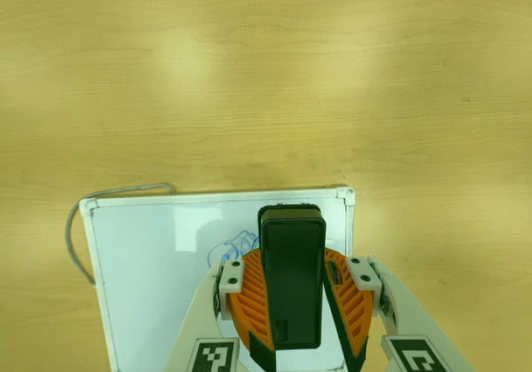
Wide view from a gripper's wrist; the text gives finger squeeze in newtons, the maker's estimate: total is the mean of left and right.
{"total": 11.3, "left": 9.9, "right": 12.8}